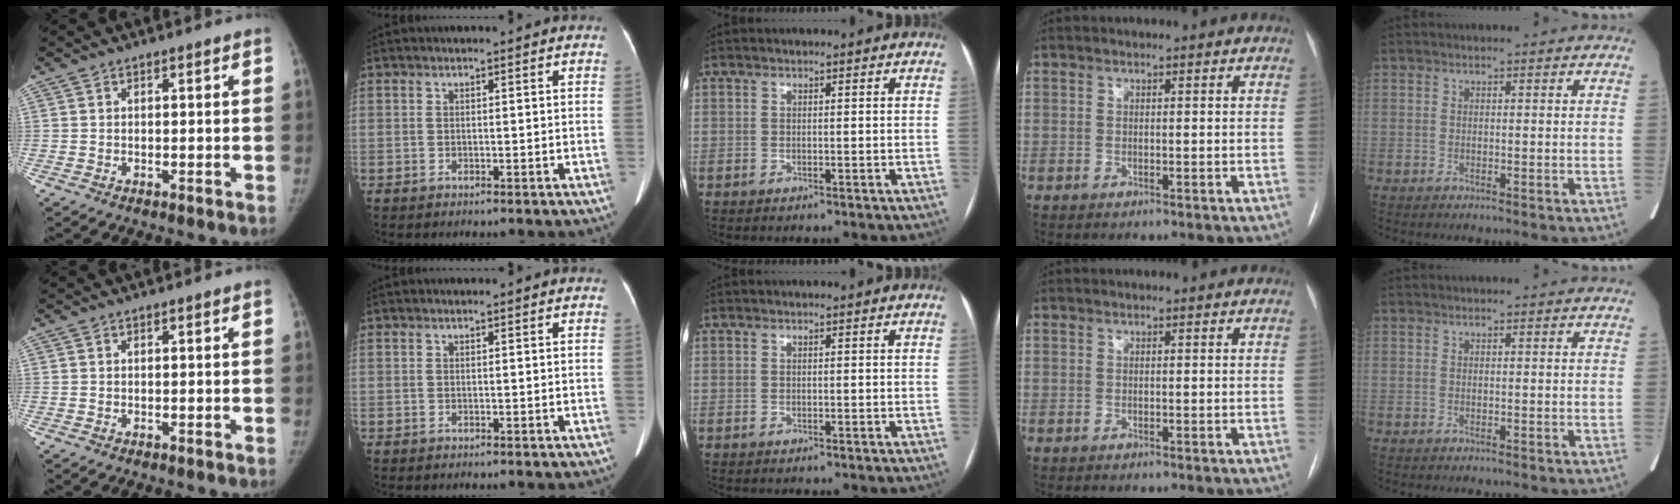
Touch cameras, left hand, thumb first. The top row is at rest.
{}